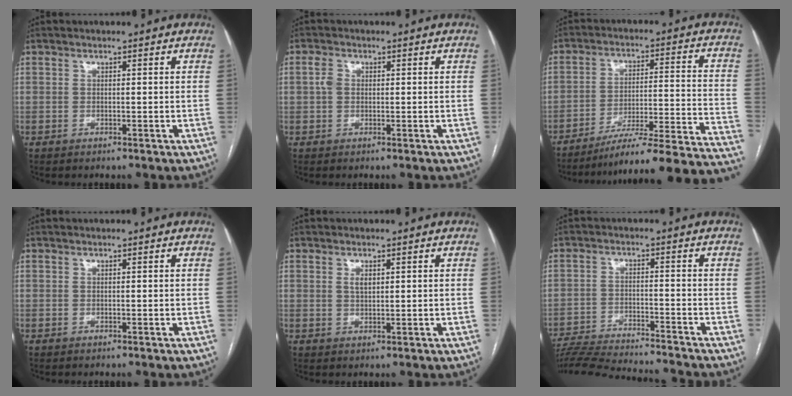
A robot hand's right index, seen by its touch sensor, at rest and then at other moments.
{"total": 1.9, "force": [0.4, 1.4, 1.1], "torque": [-0.036, 0.015, 0.010]}
{"total": 24.6, "force": [-21.6, -0.9, 11.8], "torque": [-0.083, 0.001, -0.297]}
{"total": 0.0}
{"total": 1.6, "force": [0.7, 0.7, 1.3], "torque": [-0.027, -0.001, 0.014]}
{"total": 16.5, "force": [-15.5, 0.5, 5.7], "torque": [-0.103, -0.023, -0.237]}